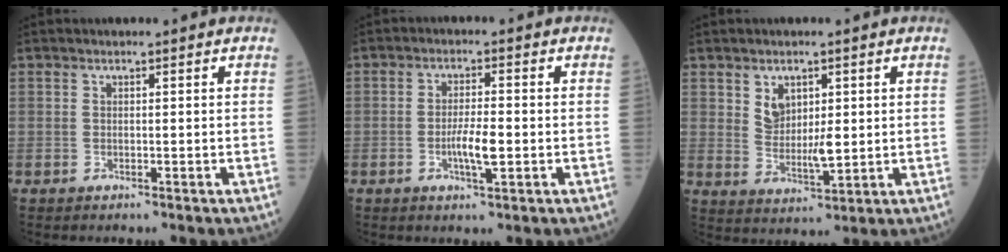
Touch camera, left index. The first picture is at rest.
{"total": 4.3, "force": [-1.0, 0.7, 4.2], "torque": [-0.081, -0.003, -0.017]}
{"total": 5.1, "force": [1.9, 2.7, 3.9], "torque": [-0.082, 0.003, 0.045]}